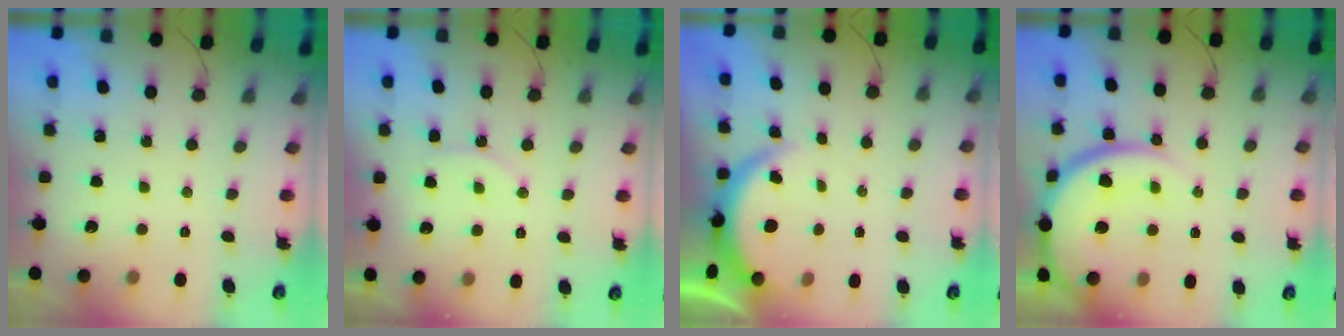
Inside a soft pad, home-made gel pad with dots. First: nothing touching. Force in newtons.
{"total": 6.8, "press": 6.8, "slide": 0.5}
{"total": 3.8, "press": 3.7, "slide": 0.6}
{"total": 16.6, "press": 16.3, "slide": 2.8}